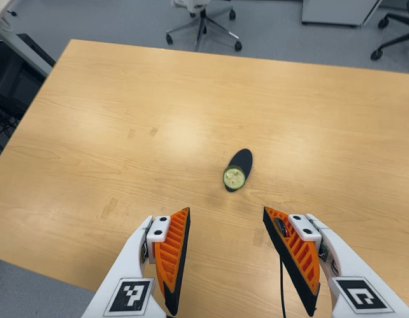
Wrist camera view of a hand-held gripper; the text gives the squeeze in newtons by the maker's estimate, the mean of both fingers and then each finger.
{"total": 0.0}